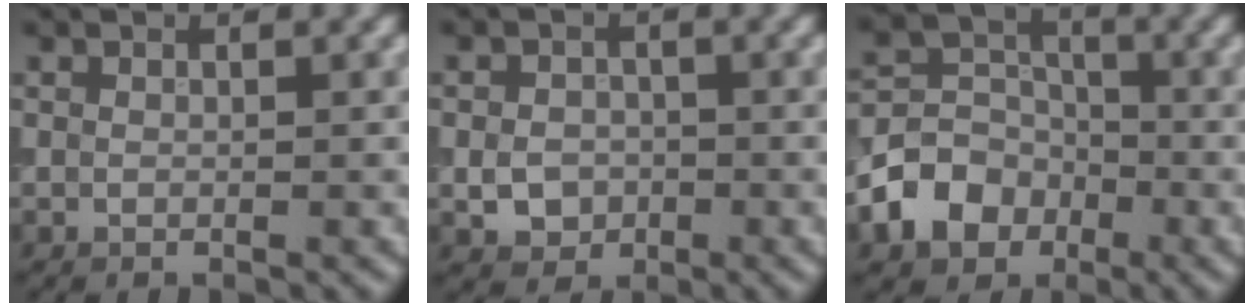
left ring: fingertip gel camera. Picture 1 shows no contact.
{"total": 2.7, "force": [-0.7, 2.3, 1.3], "torque": [-0.019, -0.002, -0.016]}
{"total": 5.8, "force": [-2.7, 4.6, 2.3], "torque": [-0.041, 0.001, -0.061]}